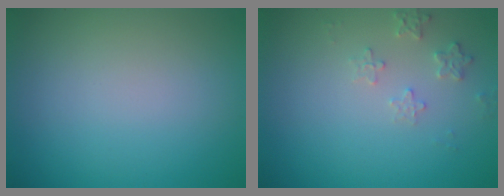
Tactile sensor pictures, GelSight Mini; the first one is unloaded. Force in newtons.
{"total": 1.6, "press": 1.6, "slide": 0.4}